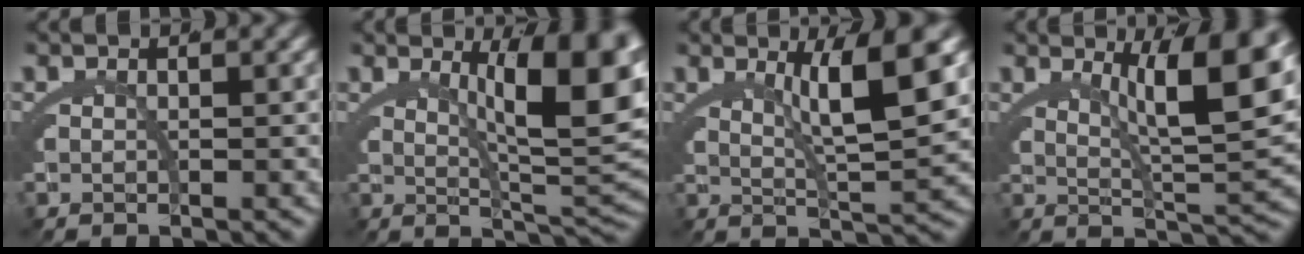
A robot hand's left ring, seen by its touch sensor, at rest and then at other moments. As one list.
[{"total": 10.4, "force": [3.1, 2.9, 9.6], "torque": [-0.106, 0.000, 0.051]}, {"total": 6.2, "force": [2.3, 0.8, 5.7], "torque": [-0.084, 0.000, 0.044]}, {"total": 8.4, "force": [3.1, 1.5, 7.6], "torque": [-0.100, 0.002, 0.054]}]